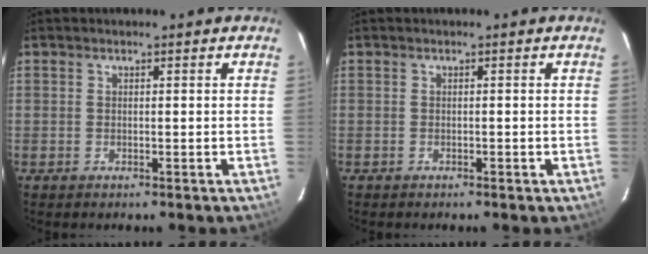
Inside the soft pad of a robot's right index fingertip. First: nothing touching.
{"total": 0.6, "force": [-0.5, 0.3, 0.1], "torque": [-0.003, 0.002, -0.005]}